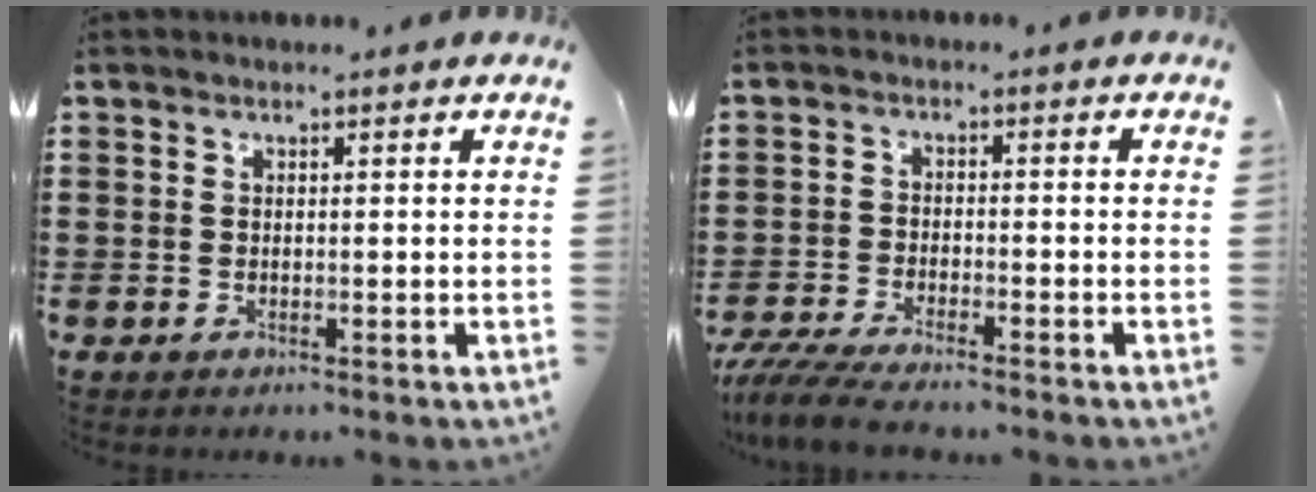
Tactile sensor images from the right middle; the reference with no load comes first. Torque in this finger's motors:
{"motor_torque": [1.42, -0.27, 0.37, 0.13]}